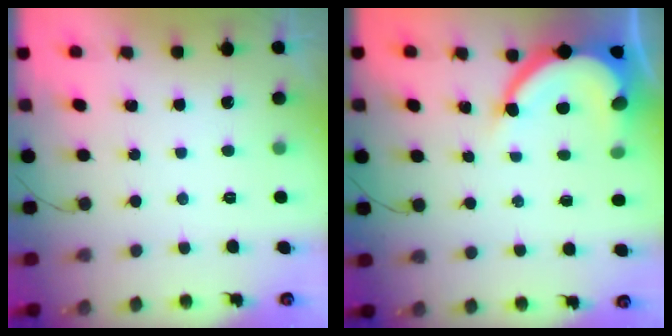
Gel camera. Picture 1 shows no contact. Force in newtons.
{"total": 10.2, "press": 10.1, "slide": 0.9}